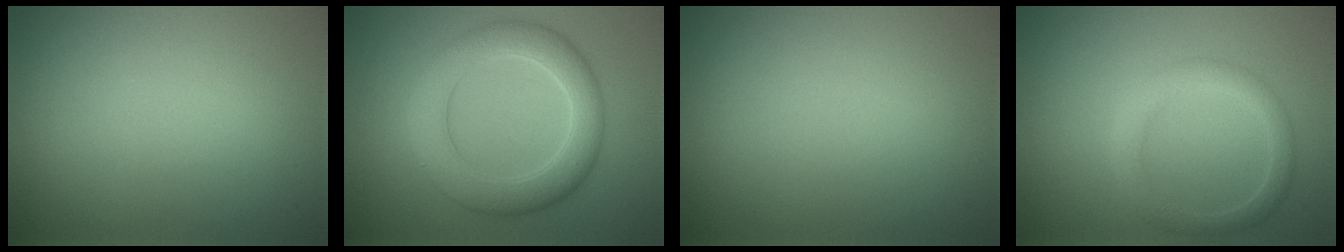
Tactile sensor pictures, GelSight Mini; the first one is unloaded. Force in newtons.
{"total": 6.0, "press": 6.0, "slide": 0.2}
{"total": 0.0}
{"total": 2.7, "press": 2.7, "slide": 0.1}